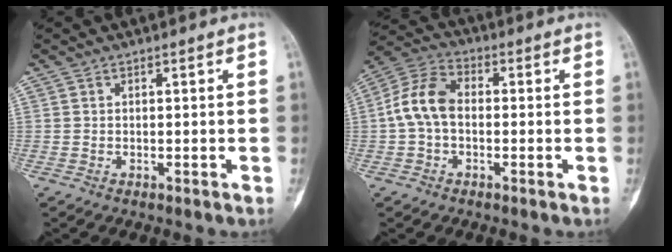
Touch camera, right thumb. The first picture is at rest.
{"total": 8.9, "force": [-0.5, 5.9, 6.7], "torque": [-0.130, 0.027, -0.022]}